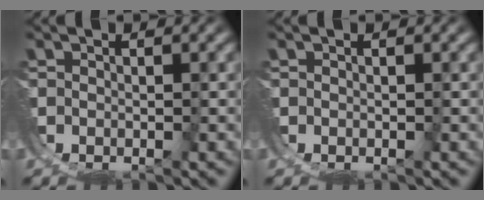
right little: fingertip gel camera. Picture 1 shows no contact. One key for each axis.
{"total": 0.0}